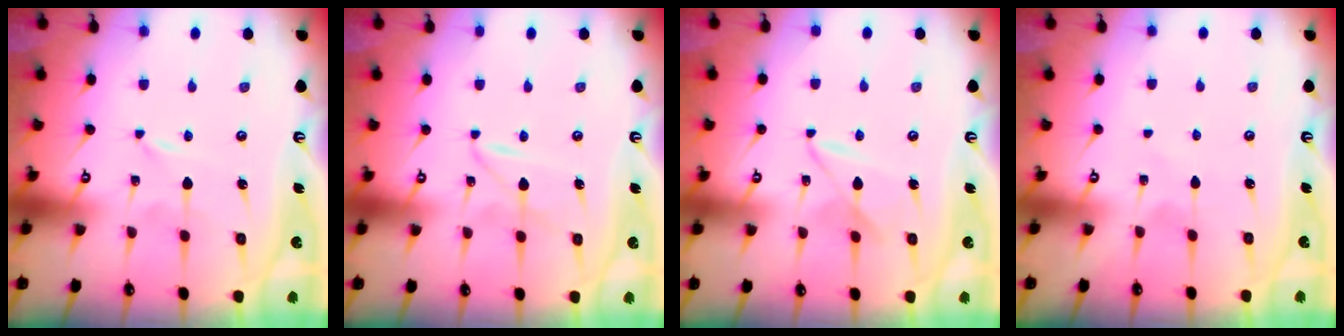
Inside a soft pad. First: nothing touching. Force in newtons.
{"total": 2.3, "press": 2.3, "slide": 0.3}
{"total": 5.3, "press": 5.3, "slide": 0.5}
{"total": 1.4, "press": 1.4, "slide": 0.1}